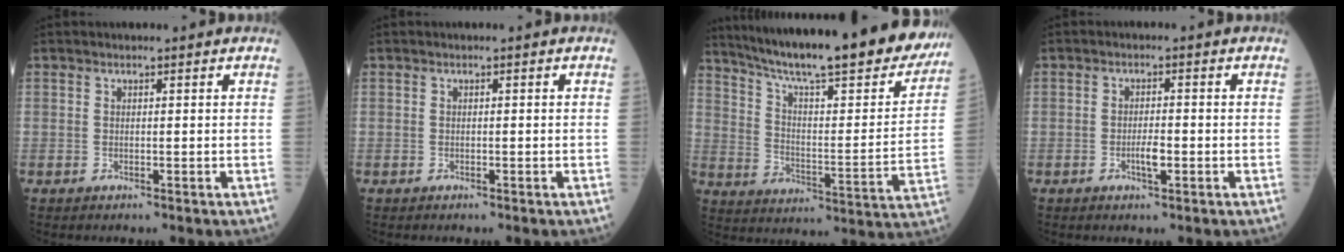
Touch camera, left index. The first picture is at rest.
{"total": 0.0}
{"total": 29.8, "force": [25.1, 3.6, 15.7], "torque": [-0.250, -0.053, 0.338]}
{"total": 2.5, "force": [-1.1, 0.5, 2.2], "torque": [-0.039, -0.002, -0.019]}